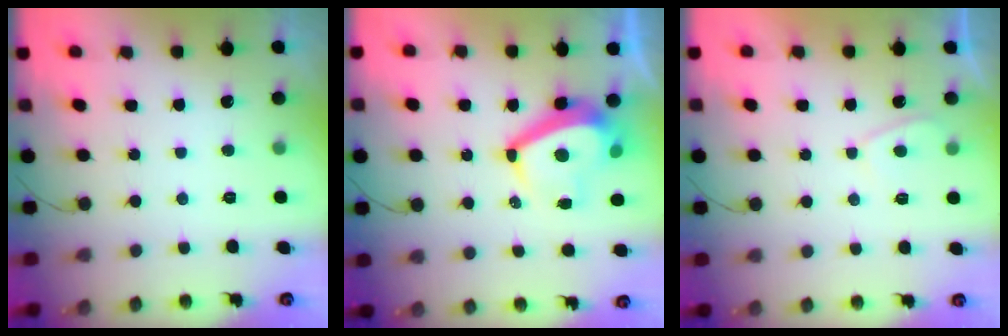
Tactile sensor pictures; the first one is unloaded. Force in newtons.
{"total": 10.4, "press": 10.1, "slide": 2.3}
{"total": 2.5, "press": 2.4, "slide": 0.6}